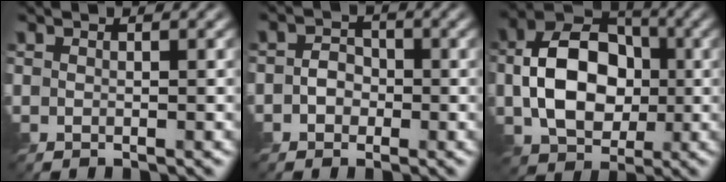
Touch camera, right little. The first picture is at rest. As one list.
[{"total": 2.2, "force": [-0.5, 1.9, 1.0], "torque": [0.002, 0.004, -0.016]}, {"total": 8.9, "force": [-0.4, 6.4, 6.2], "torque": [-0.117, 0.008, -0.013]}]